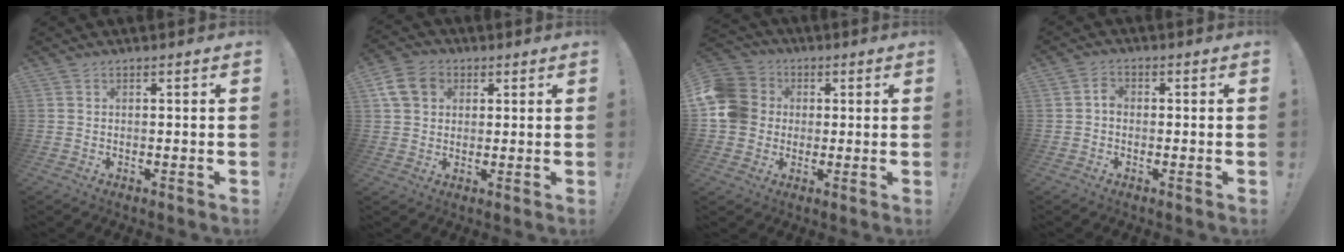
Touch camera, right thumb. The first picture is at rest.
{"total": 9.9, "force": [3.8, 7.9, 4.7], "torque": [-0.079, -0.005, 0.078]}
{"total": 12.9, "force": [0.4, 11.6, 5.4], "torque": [-0.097, 0.018, 0.012]}
{"total": 2.7, "force": [-0.8, 2.0, 1.6], "torque": [-0.023, 0.009, -0.016]}